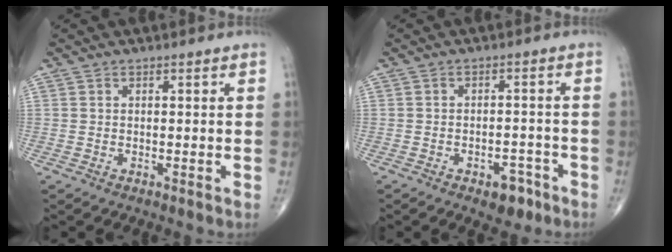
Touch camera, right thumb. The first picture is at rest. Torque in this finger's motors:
{"motor_torque": [1.33, 0.10, 0.20, -0.60, 0.02]}